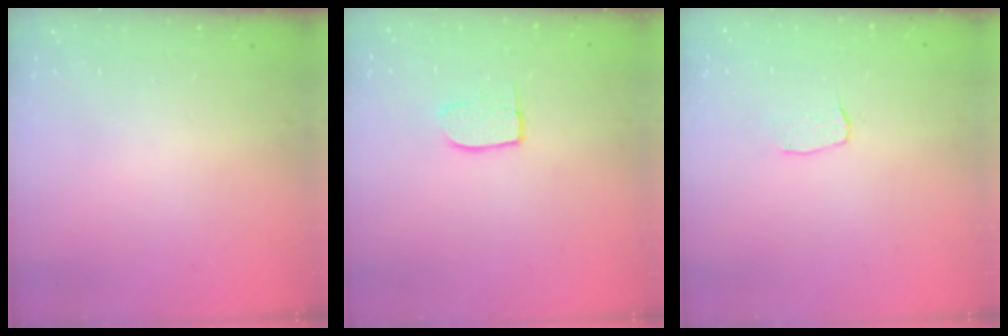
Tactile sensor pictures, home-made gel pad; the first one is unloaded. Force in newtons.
{"total": 7.0, "press": 7.0, "slide": 0.3}
{"total": 3.1, "press": 3.1, "slide": 0.2}